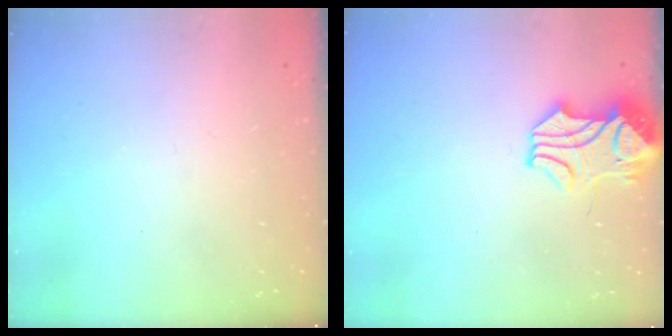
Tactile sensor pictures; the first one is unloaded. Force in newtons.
{"total": 4.2, "press": 4.1, "slide": 0.5}